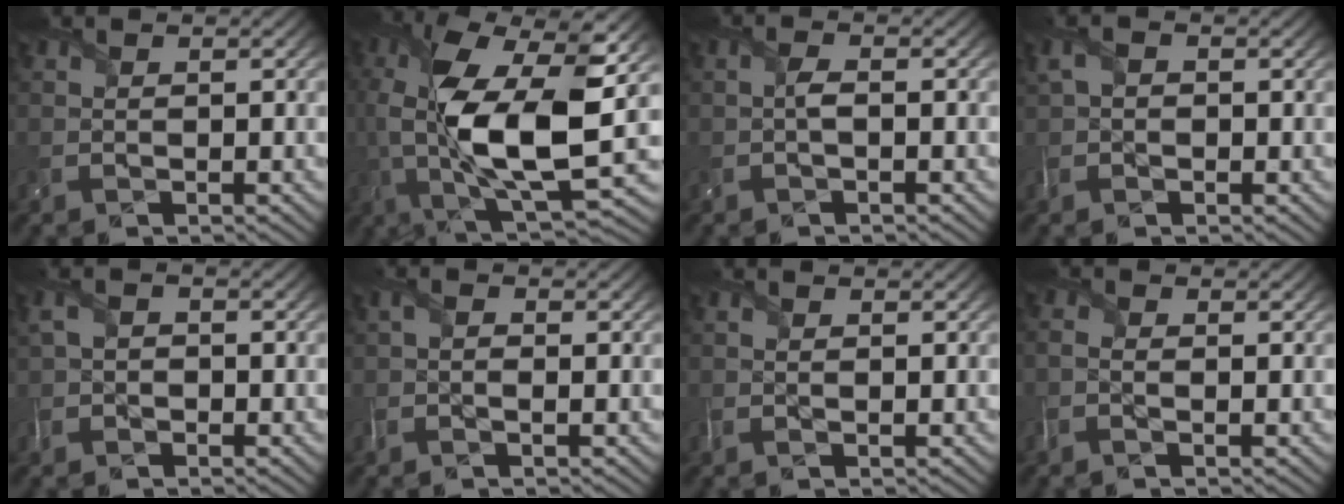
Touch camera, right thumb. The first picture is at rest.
{"total": 15.9, "force": [0.3, 6.7, 14.4], "torque": [-0.304, -0.005, 0.007]}
{"total": 1.3, "force": [-0.3, 0.3, 1.2], "torque": [-0.025, 0.004, -0.008]}
{"total": 2.7, "force": [0.5, 1.8, 1.9], "torque": [-0.048, 0.004, 0.005]}
{"total": 2.7, "force": [0.0, 2.0, 1.8], "torque": [-0.051, 0.001, -0.006]}
{"total": 1.8, "force": [0.0, 1.0, 1.5], "torque": [-0.036, 0.001, -0.005]}
{"total": 1.1, "force": [0.3, 0.6, 0.8], "torque": [-0.020, -0.002, 0.005]}
{"total": 1.5, "force": [-0.5, 0.8, 1.2], "torque": [-0.036, -0.001, -0.017]}